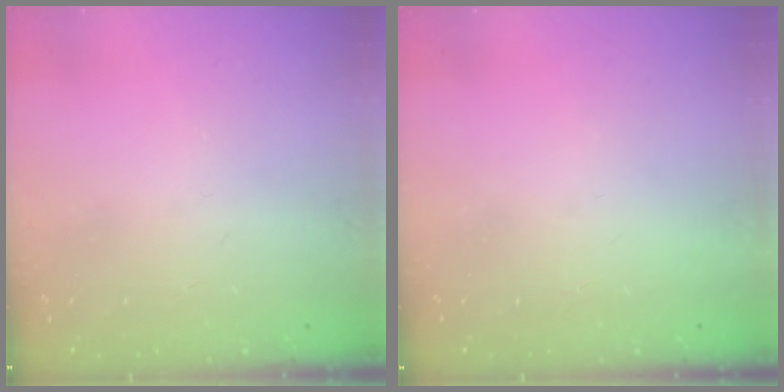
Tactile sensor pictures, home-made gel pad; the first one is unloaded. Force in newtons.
{"total": 1.5, "press": 1.5, "slide": 0.1}